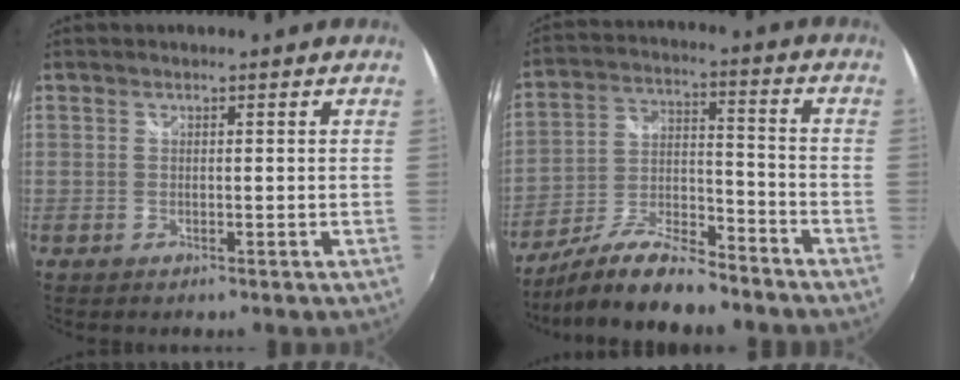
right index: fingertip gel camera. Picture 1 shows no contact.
{"total": 14.4, "force": [-11.9, 3.3, 7.4], "torque": [-0.156, -0.007, -0.214]}